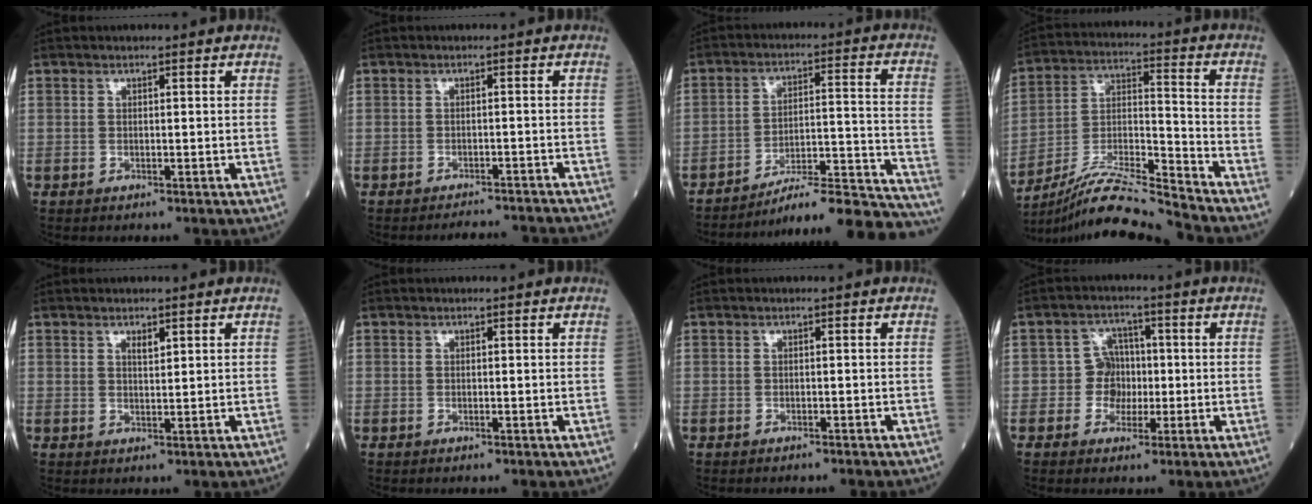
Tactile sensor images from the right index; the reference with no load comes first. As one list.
[{"total": 7.3, "force": [-7.2, 0.3, 1.3], "torque": [-0.009, -0.004, -0.084]}, {"total": 20.7, "force": [-19.7, 0.5, 6.5], "torque": [-0.047, 0.027, -0.278]}, {"total": 13.9, "force": [-13.1, -2.0, 4.0], "torque": [-0.076, 0.011, -0.244]}, {"total": 1.5, "force": [0.9, 0.4, 1.1], "torque": [-0.019, -0.002, 0.017]}, {"total": 0.0}, {"total": 1.7, "force": [-1.6, 0.1, 0.6], "torque": [-0.012, -0.002, -0.020]}, {"total": 4.4, "force": [-0.5, 4.1, 1.3], "torque": [-0.015, 0.015, -0.011]}]